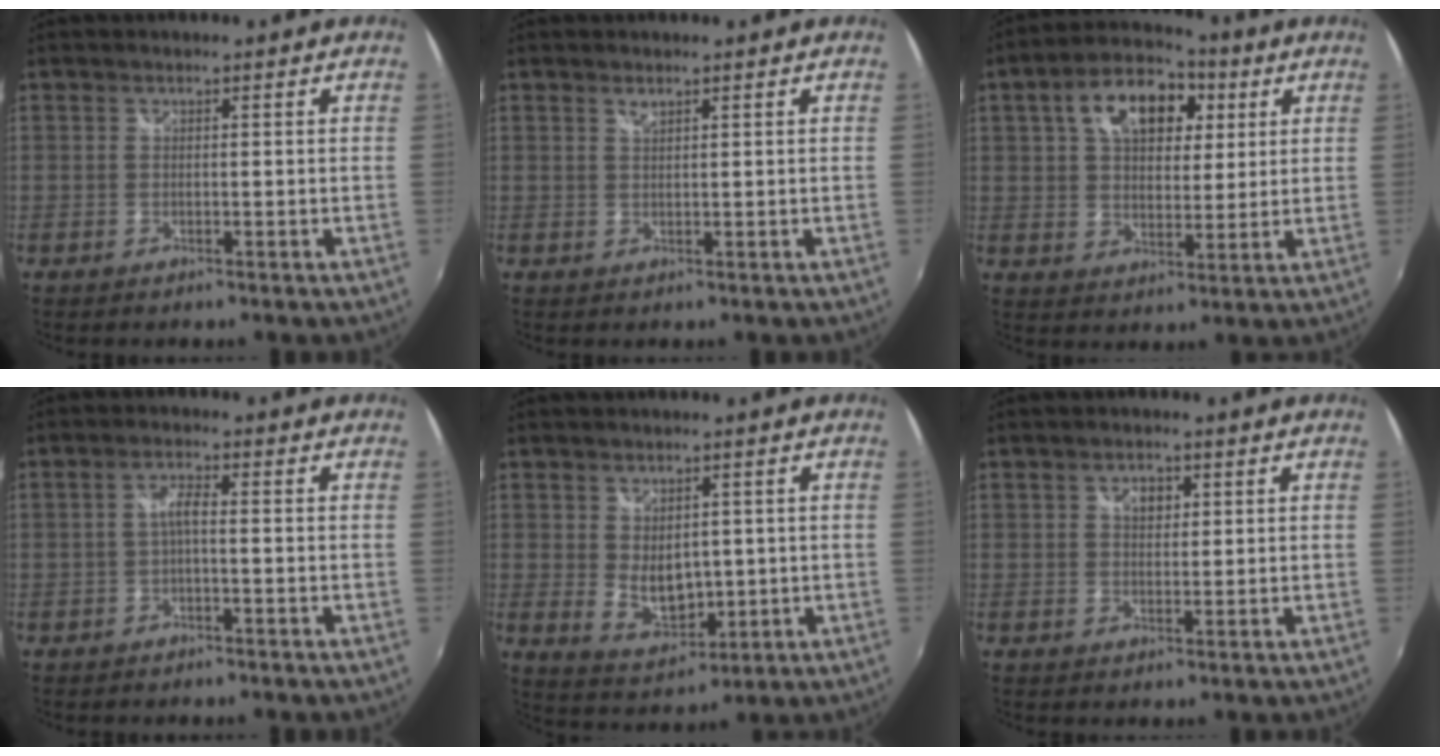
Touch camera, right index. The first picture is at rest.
{"total": 1.0, "force": [0.8, 0.3, 0.6], "torque": [-0.009, 0.001, 0.013]}
{"total": 14.5, "force": [5.4, 8.9, 10.1], "torque": [-0.183, 0.042, 0.087]}
{"total": 2.5, "force": [-0.5, 0.4, 2.4], "torque": [-0.049, 0.006, -0.009]}
{"total": 7.0, "force": [0.5, 4.7, 5.1], "torque": [-0.087, -0.011, 0.025]}
{"total": 2.9, "force": [1.1, 2.0, 1.7], "torque": [-0.023, 0.006, 0.017]}